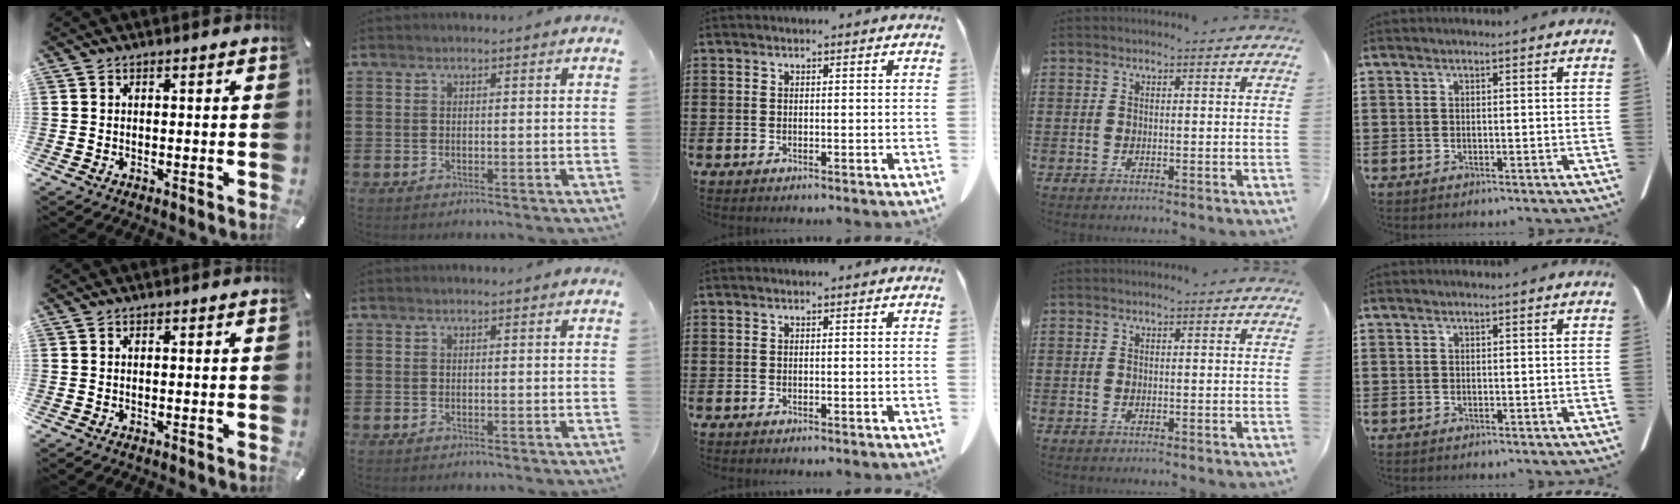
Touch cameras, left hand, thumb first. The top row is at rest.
{}